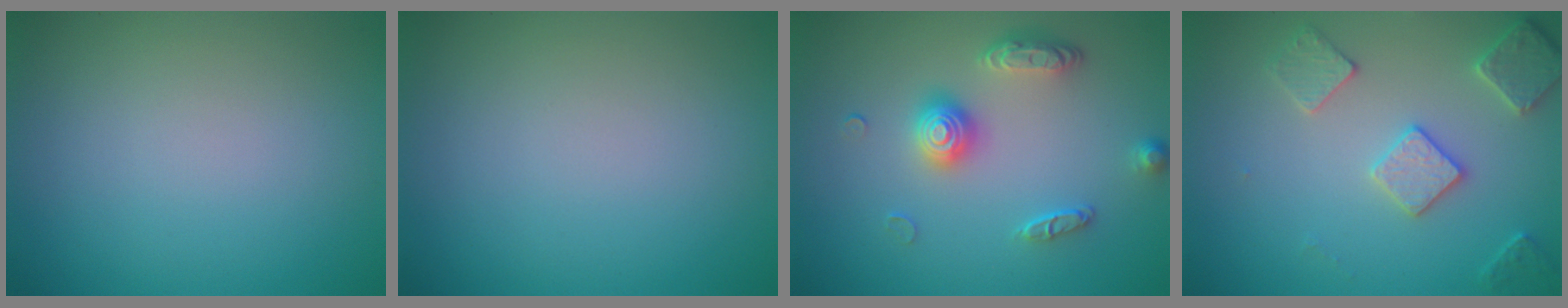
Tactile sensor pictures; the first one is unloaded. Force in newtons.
{"total": 0.0}
{"total": 3.4, "press": 3.0, "slide": 1.6}
{"total": 3.5, "press": 3.4, "slide": 0.7}